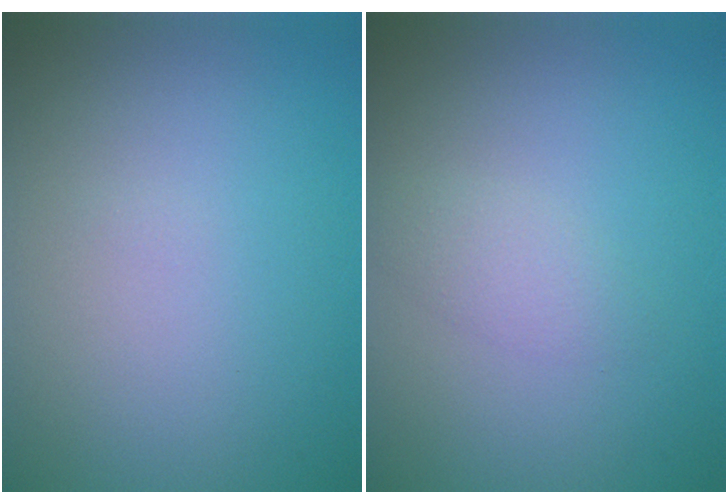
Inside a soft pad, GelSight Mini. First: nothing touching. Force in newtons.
{"total": 1.5, "press": 1.5, "slide": 0.0}